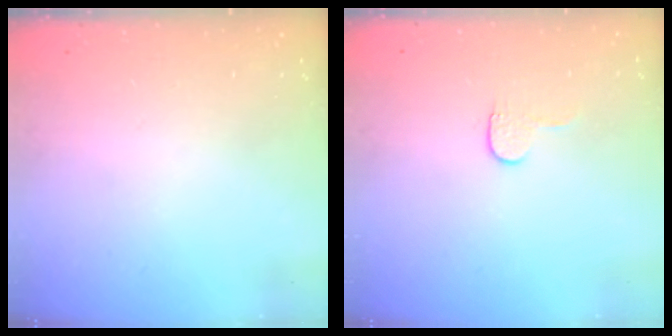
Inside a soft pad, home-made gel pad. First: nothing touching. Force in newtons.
{"total": 3.6, "press": 3.6, "slide": 0.3}